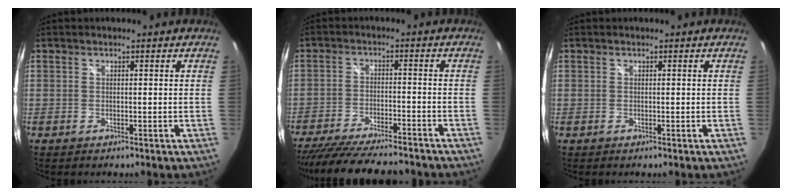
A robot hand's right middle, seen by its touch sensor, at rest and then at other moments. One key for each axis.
{"total": 19.1, "fx": -16.5, "fy": 3.7, "fz": 8.8, "tx": -0.172, "ty": -0.033, "tz": -0.253}
{"total": 0.0}